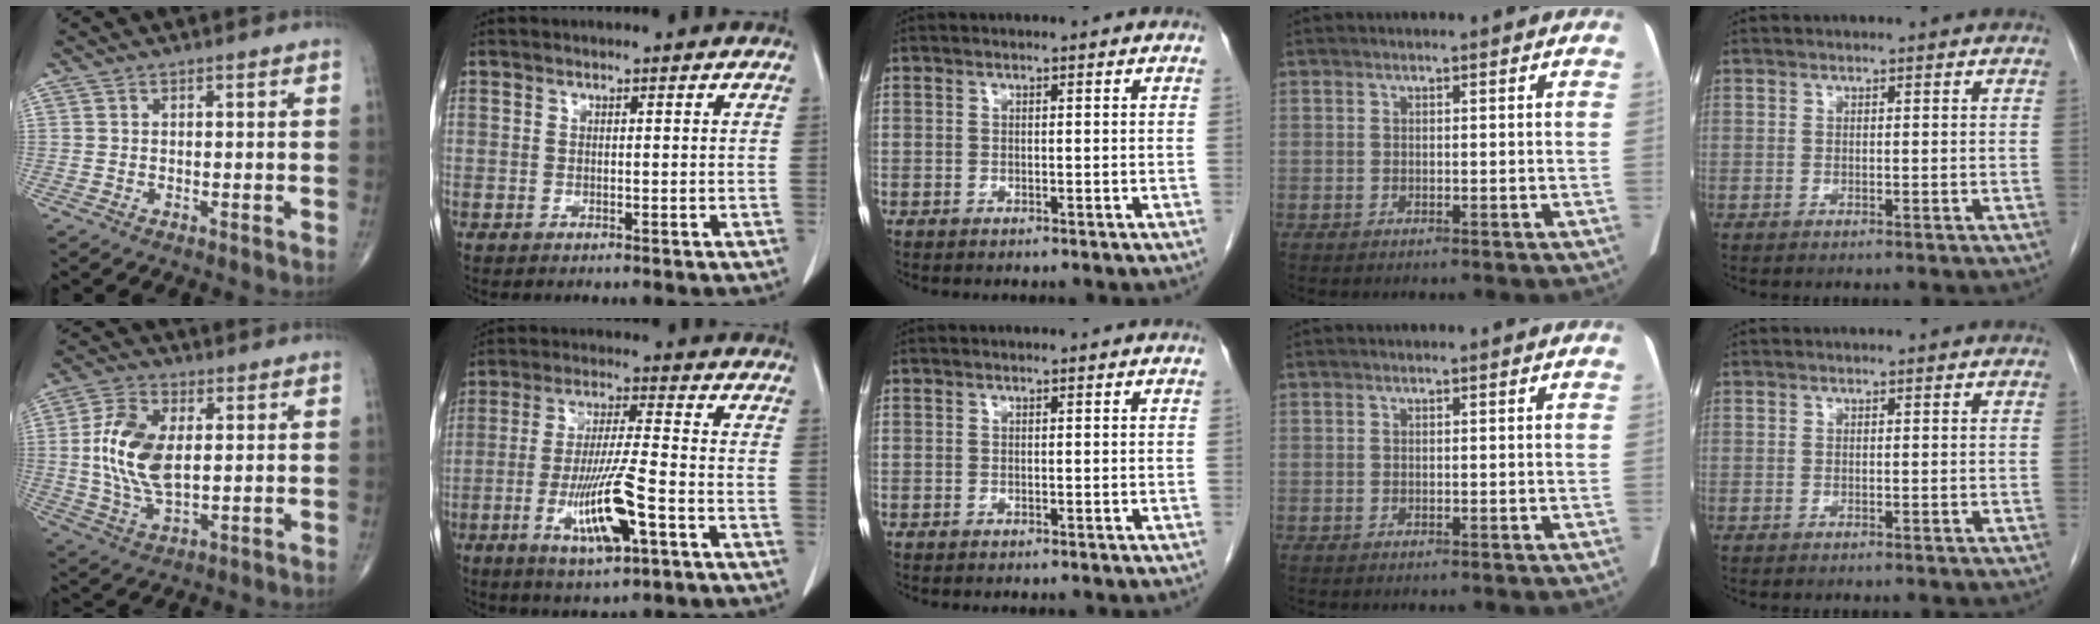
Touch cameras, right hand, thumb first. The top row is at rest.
{"thumb": {"total": 12.3, "force": [1.3, 6.5, 10.4], "torque": [-0.209, -0.003, 0.026]}, "index": {"total": 12.4, "force": [-4.6, 1.0, 11.4], "torque": [-0.224, -0.018, -0.080]}}